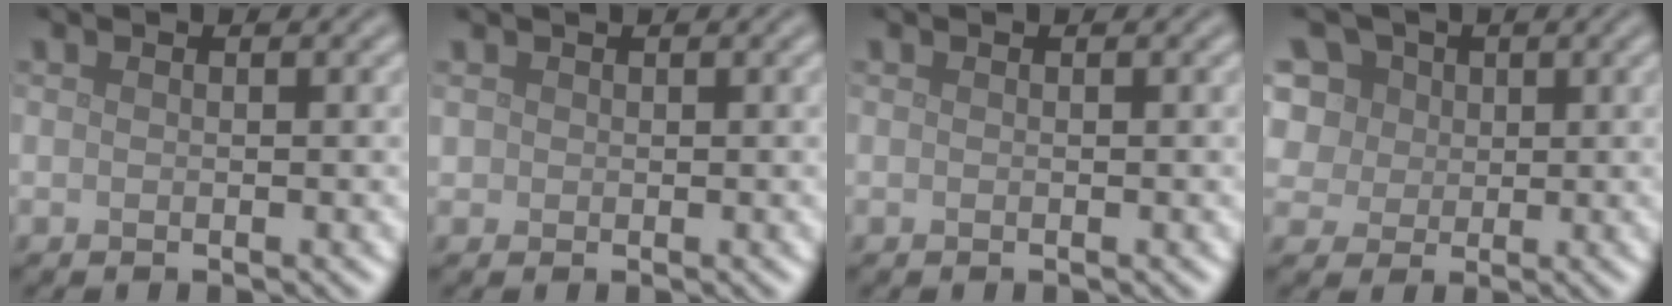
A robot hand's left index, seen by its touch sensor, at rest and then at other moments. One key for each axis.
{"total": 0.9, "fx": 0.4, "fy": 0.8, "fz": 0.1, "tx": 0.002, "ty": 0.000, "tz": 0.009}
{"total": 0.0}
{"total": 11.0, "fx": 5.1, "fy": 8.4, "fz": 5.0, "tx": -0.111, "ty": 0.039, "tz": 0.070}